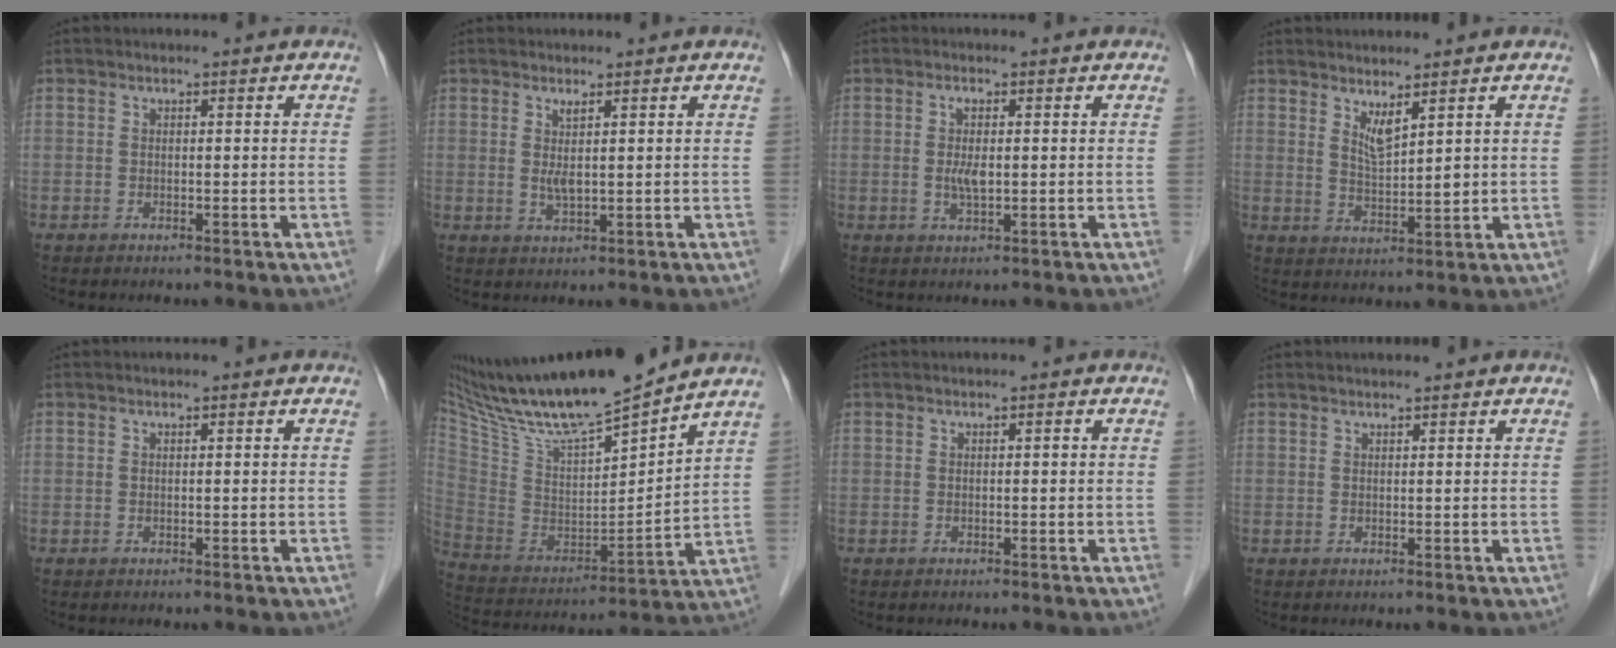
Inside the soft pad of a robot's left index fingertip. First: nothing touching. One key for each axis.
{"total": 2.1, "fx": 0.6, "fy": 0.1, "fz": 2.0, "tx": -0.044, "ty": -0.004, "tz": 0.016}
{"total": 2.6, "fx": -0.1, "fy": 0.7, "fz": 2.6, "tx": -0.055, "ty": -0.003, "tz": -0.001}
{"total": 3.3, "fx": 2.3, "fy": 0.3, "fz": 2.4, "tx": -0.049, "ty": -0.017, "tz": 0.050}
{"total": 0.0}
{"total": 21.5, "fx": 18.3, "fy": 1.7, "fz": 11.1, "tx": -0.202, "ty": -0.003, "tz": 0.330}
{"total": 0.0}
{"total": 1.5, "fx": 1.4, "fy": -0.2, "fz": 0.6, "tx": -0.007, "ty": 0.011, "tz": 0.027}